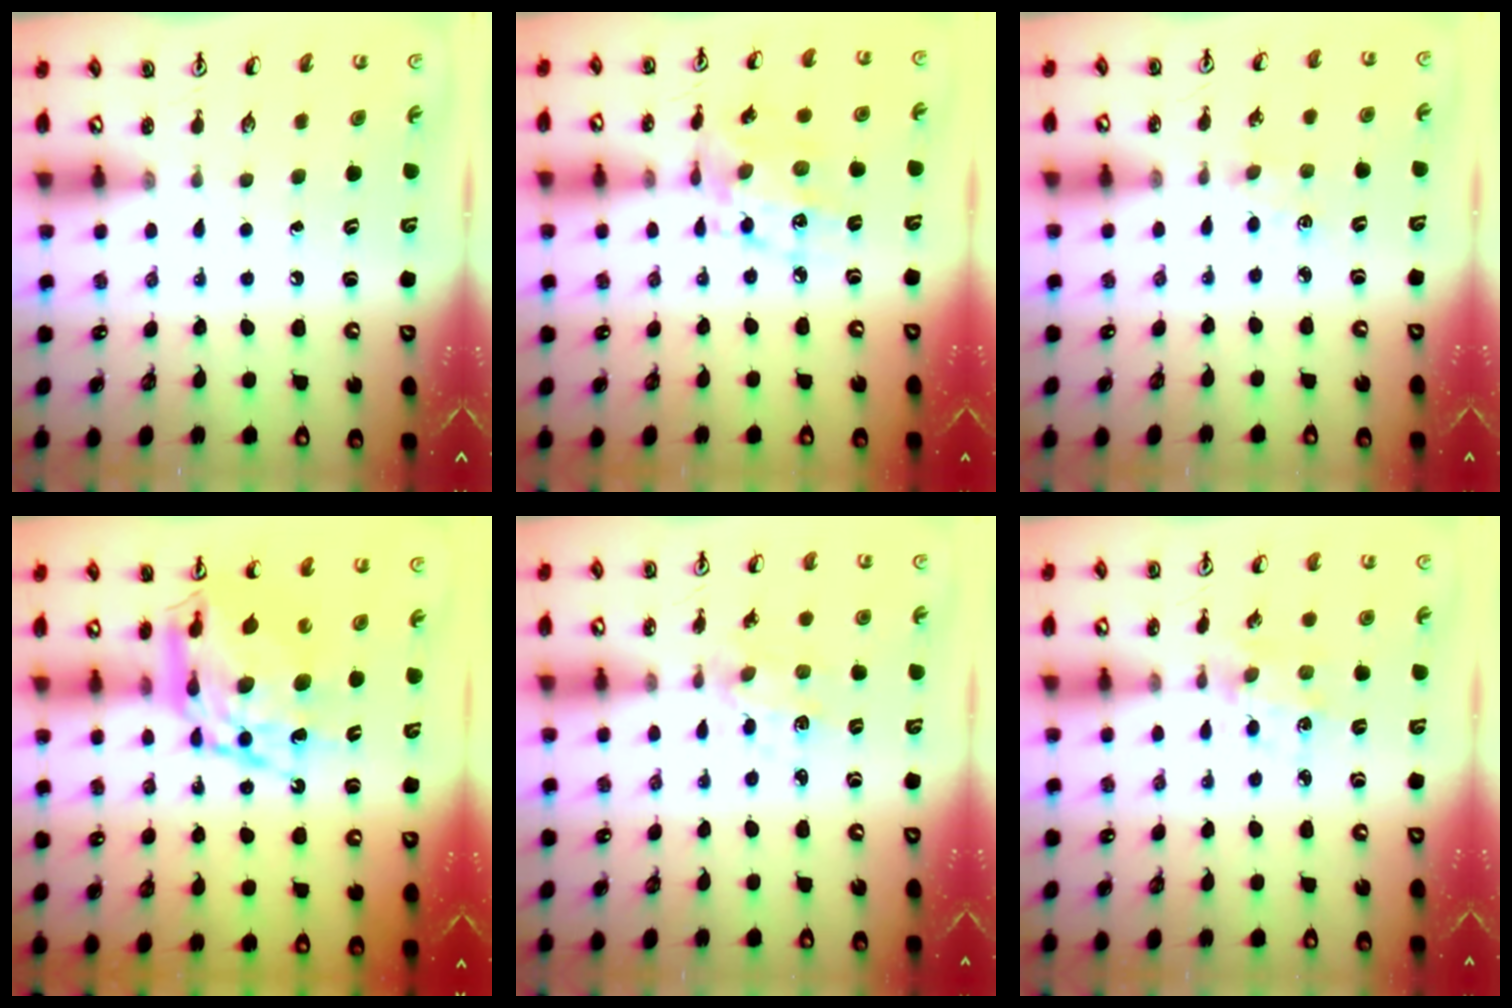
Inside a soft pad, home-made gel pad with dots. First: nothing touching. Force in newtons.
{"total": 11.0, "press": 11.0, "slide": 0.6}
{"total": 2.2, "press": 2.2, "slide": 0.4}
{"total": 16.6, "press": 16.5, "slide": 2.1}
{"total": 2.1, "press": 2.1, "slide": 0.3}
{"total": 2.0, "press": 2.0, "slide": 0.5}